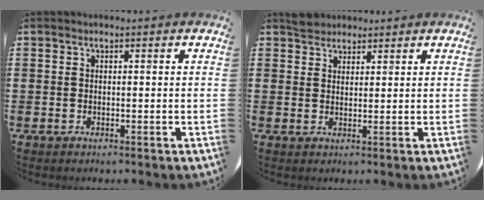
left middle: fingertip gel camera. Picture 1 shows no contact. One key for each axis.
{"total": 2.4, "fx": 2.2, "fy": 1.0, "fz": -0.1, "tx": 0.006, "ty": 0.005, "tz": 0.043}